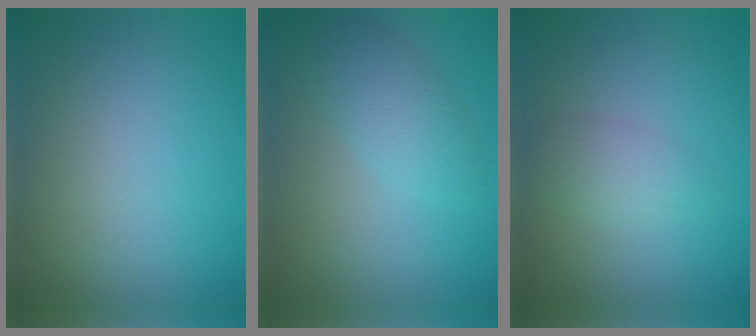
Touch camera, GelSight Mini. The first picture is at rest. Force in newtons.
{"total": 2.8, "press": 2.8, "slide": 0.1}
{"total": 2.1, "press": 2.1, "slide": 0.1}